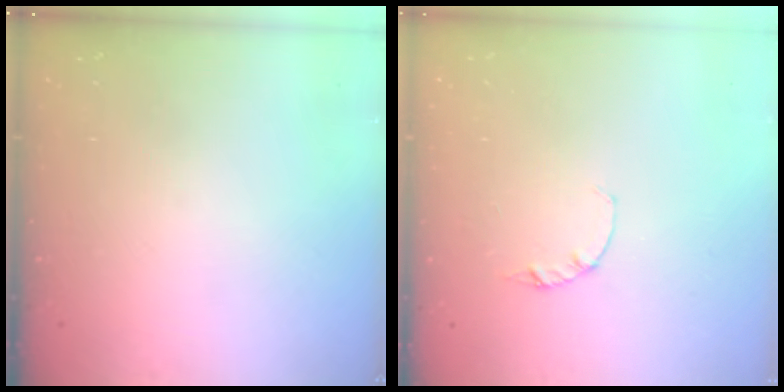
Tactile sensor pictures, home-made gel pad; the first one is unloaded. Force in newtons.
{"total": 1.2, "press": 1.1, "slide": 0.3}